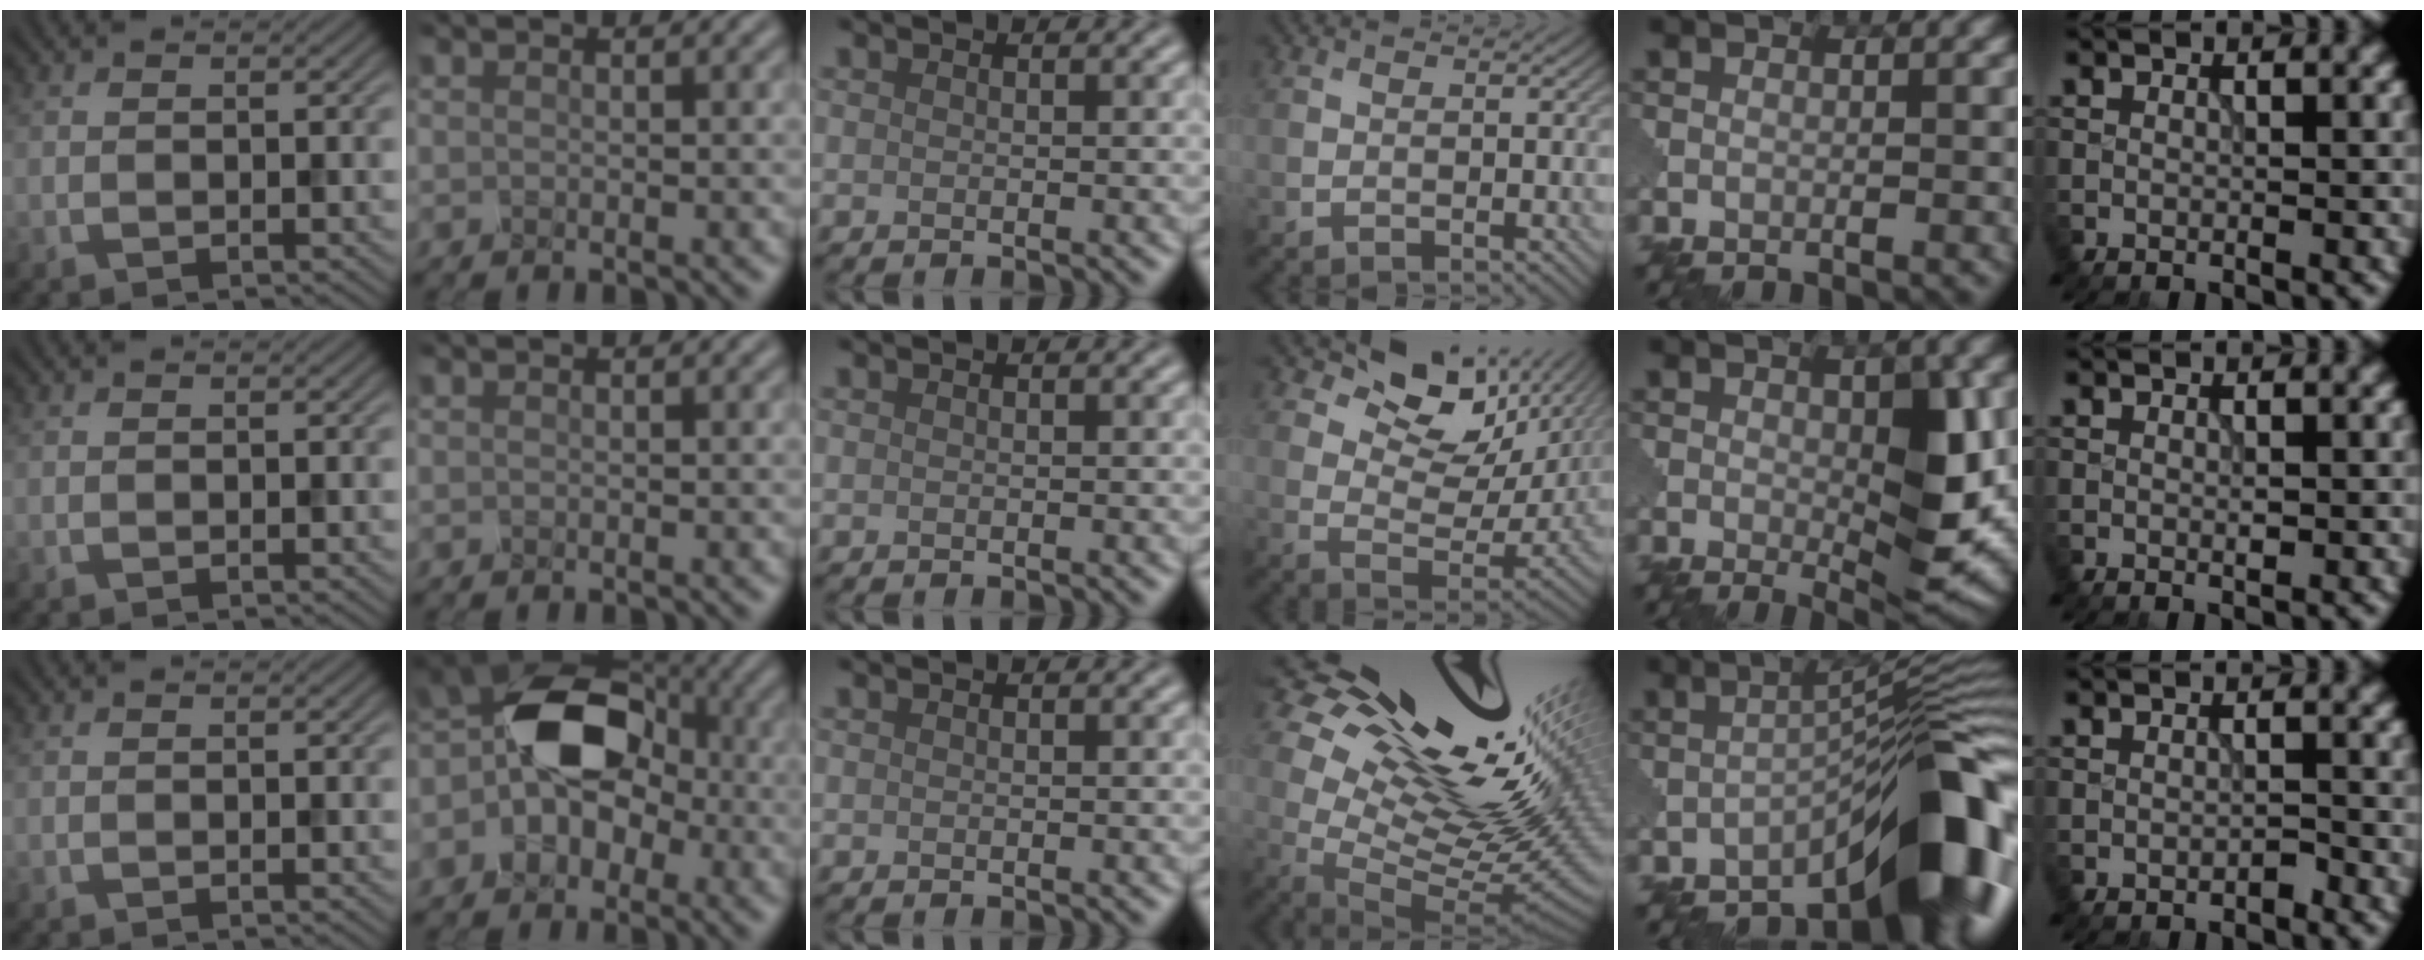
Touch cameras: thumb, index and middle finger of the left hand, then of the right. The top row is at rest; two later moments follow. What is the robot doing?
{"motion": "press", "object": "mechanical pencil"}